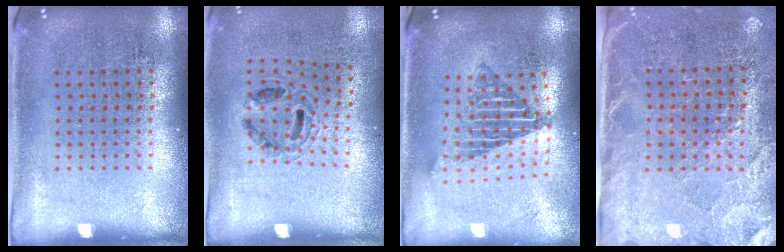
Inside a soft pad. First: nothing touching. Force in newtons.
{"total": 1.0, "press": 0.8, "slide": 0.5}
{"total": 1.7, "press": 1.3, "slide": 1.0}
{"total": 3.2, "press": 2.9, "slide": 1.4}